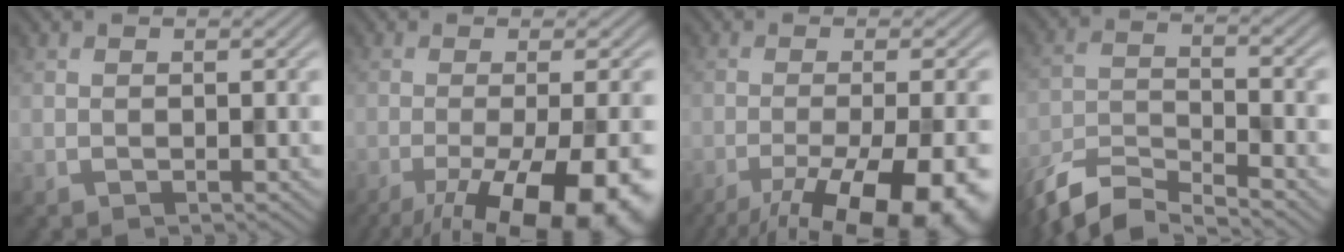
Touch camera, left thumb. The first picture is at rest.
{"total": 15.7, "force": [-8.1, 4.6, 12.7], "torque": [-0.170, -0.018, -0.108]}
{"total": 15.7, "force": [-9.4, 4.4, 11.8], "torque": [-0.166, -0.028, -0.127]}
{"total": 8.9, "force": [-7.6, 2.0, 4.2], "torque": [-0.087, -0.007, -0.153]}